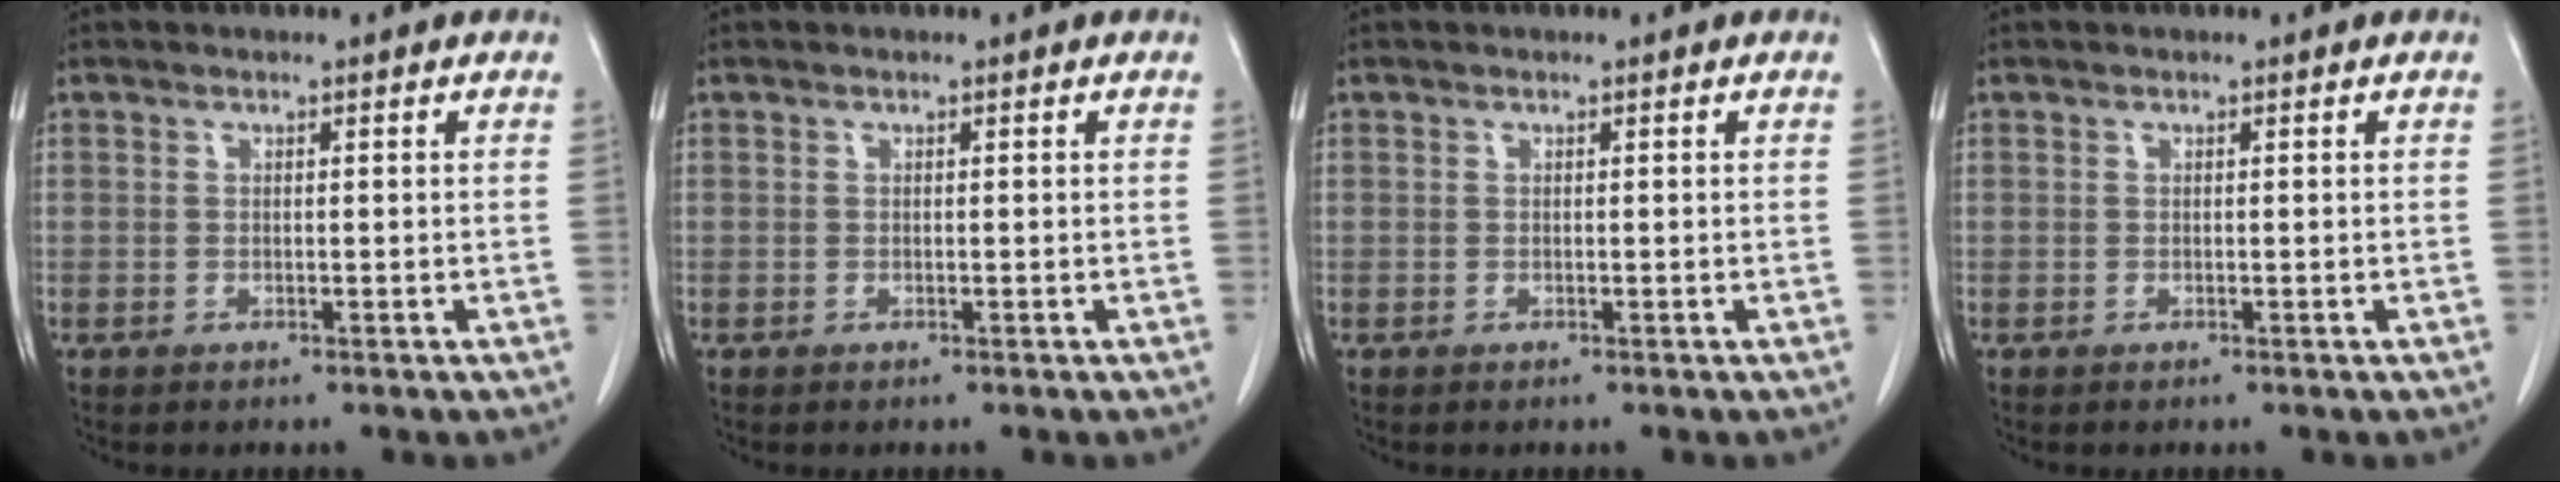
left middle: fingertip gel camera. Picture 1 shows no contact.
{"total": 0.0}
{"total": 0.0}
{"total": 0.0}